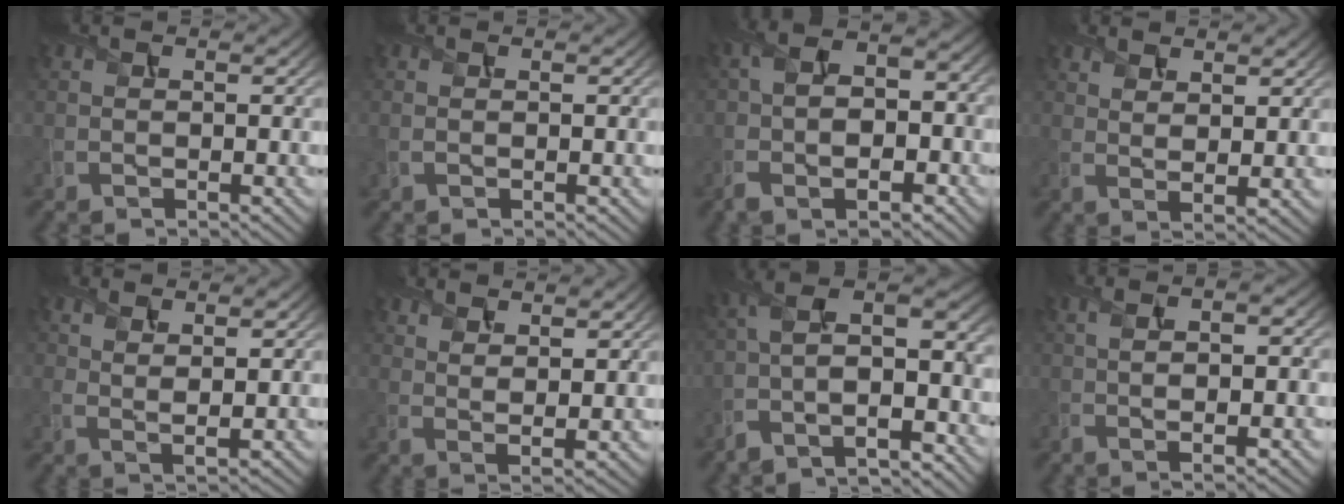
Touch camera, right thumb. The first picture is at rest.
{"total": 0.8, "force": [0.0, 0.4, 0.7], "torque": [-0.022, -0.001, 0.000]}
{"total": 9.2, "force": [-2.7, 5.0, 7.2], "torque": [-0.153, -0.017, -0.044]}
{"total": 3.5, "force": [2.4, 1.0, 2.4], "torque": [-0.053, -0.005, 0.051]}
{"total": 3.0, "force": [1.8, 1.0, 2.2], "torque": [-0.053, -0.006, 0.039]}
{"total": 5.1, "force": [3.7, 1.4, 3.2], "torque": [-0.060, -0.012, 0.069]}
{"total": 11.6, "force": [-4.4, 4.7, 9.7], "torque": [-0.201, -0.003, -0.079]}
{"total": 5.7, "force": [0.1, 1.6, 5.5], "torque": [-0.095, 0.002, 0.005]}